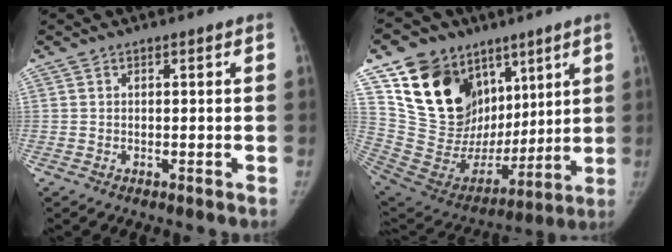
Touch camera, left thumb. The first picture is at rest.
{"total": 25.7, "force": [11.8, 18.1, 14.0], "torque": [-0.210, -0.005, 0.229]}